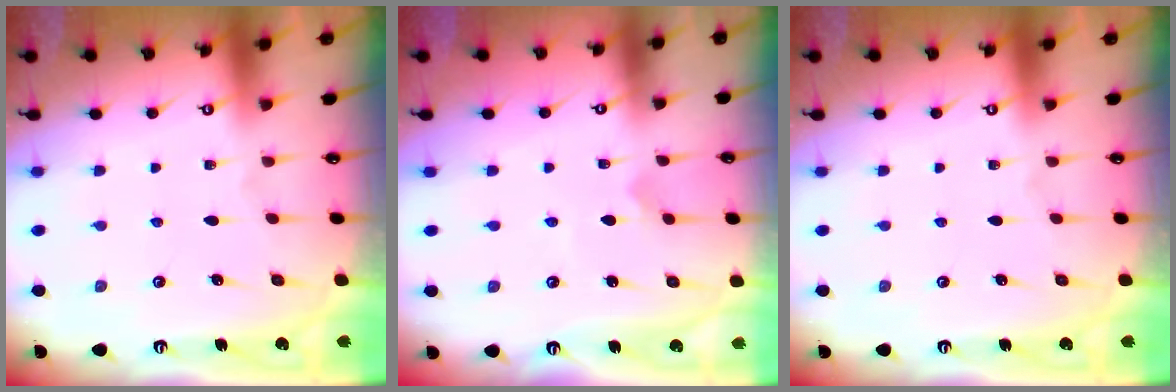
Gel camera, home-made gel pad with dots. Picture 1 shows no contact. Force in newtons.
{"total": 2.7, "press": 2.7, "slide": 0.6}
{"total": 0.0}